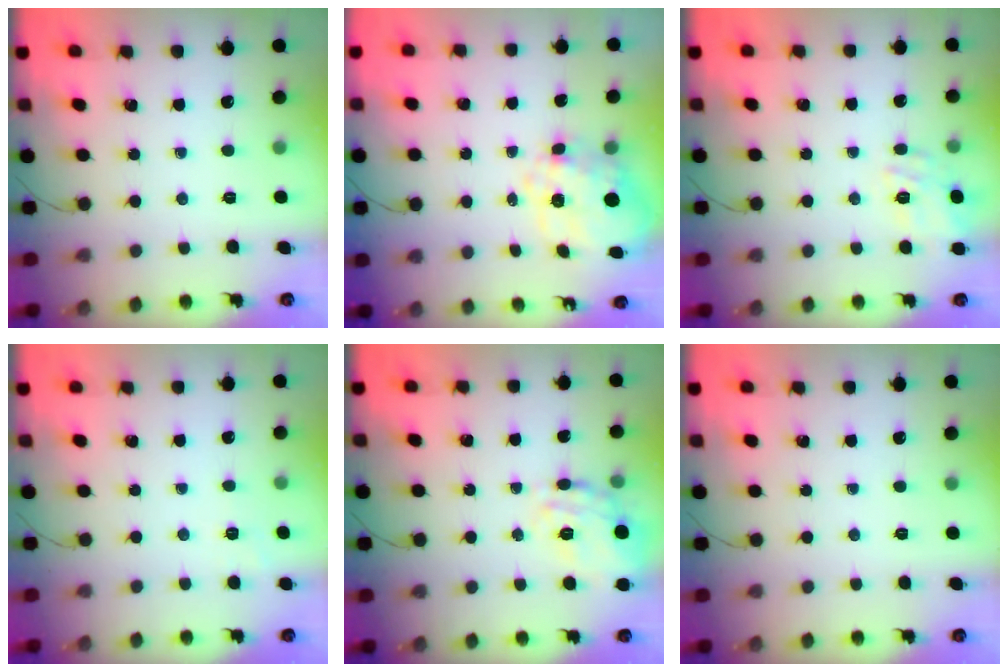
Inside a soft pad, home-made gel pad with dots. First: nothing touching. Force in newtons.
{"total": 12.2, "press": 12.0, "slide": 2.3}
{"total": 14.0, "press": 14.0, "slide": 0.5}
{"total": 2.0, "press": 1.2, "slide": 1.6}
{"total": 18.5, "press": 18.5, "slide": 0.6}
{"total": 0.0}